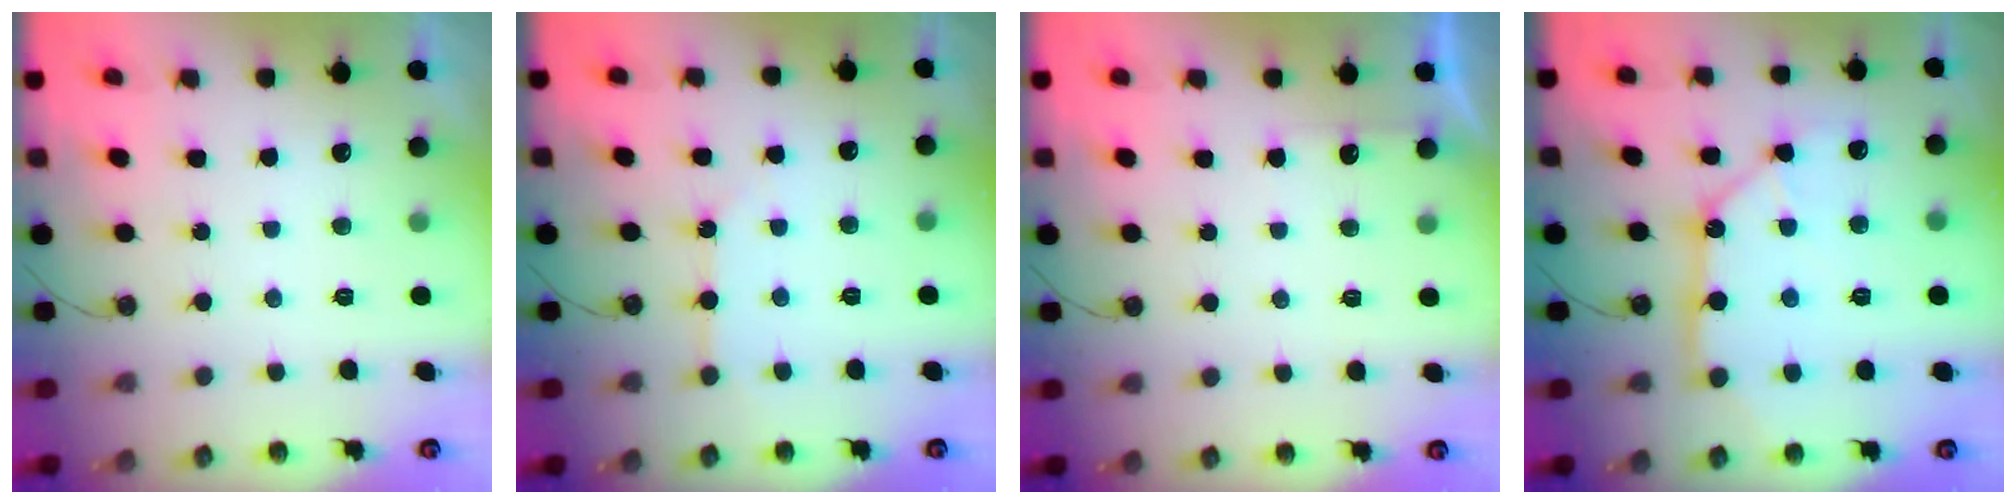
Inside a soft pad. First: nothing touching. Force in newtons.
{"total": 3.9, "press": 3.8, "slide": 0.6}
{"total": 2.6, "press": 2.6, "slide": 0.5}
{"total": 11.1, "press": 11.0, "slide": 1.4}